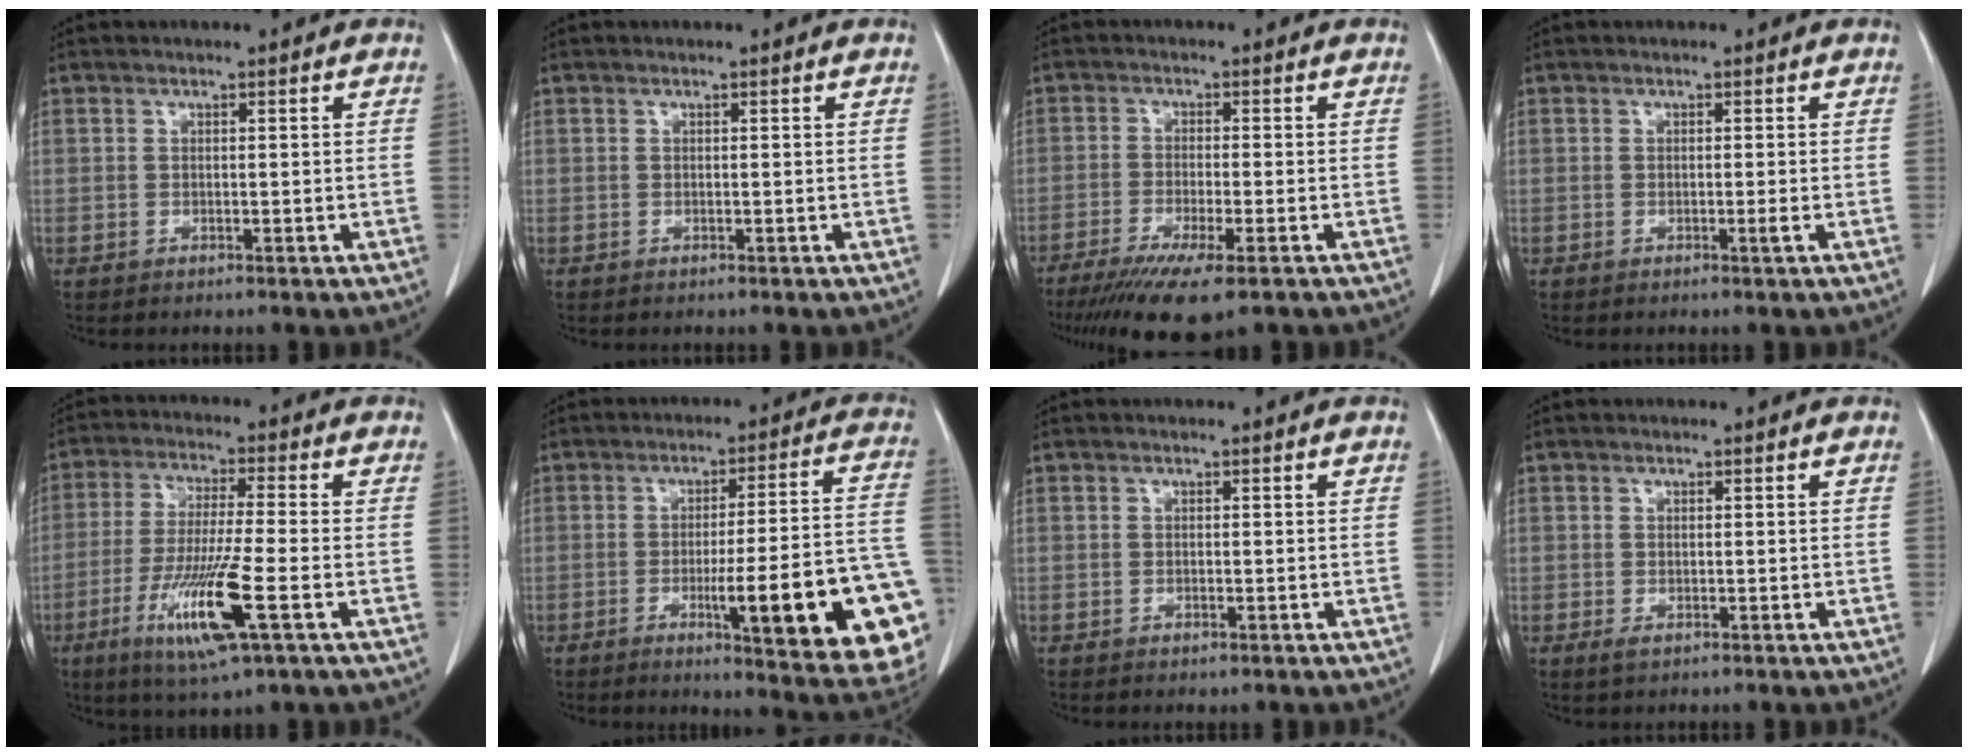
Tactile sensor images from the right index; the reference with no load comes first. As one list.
[{"total": 0.0}, {"total": 10.4, "force": [-7.1, 1.0, 7.5], "torque": [-0.121, -0.026, -0.110]}, {"total": 0.7, "force": [-0.3, -0.2, 0.7], "torque": [-0.009, -0.002, -0.005]}, {"total": 12.4, "force": [-4.7, 0.3, 11.4], "torque": [-0.227, -0.026, -0.086]}, {"total": 21.5, "force": [-6.8, 1.9, 20.3], "torque": [-0.173, 0.005, -0.080]}, {"total": 0.5, "force": [-0.3, 0.2, 0.4], "torque": [-0.007, -0.001, -0.002]}, {"total": 1.1, "force": [-0.5, 0.7, 0.7], "torque": [-0.011, 0.000, -0.003]}]